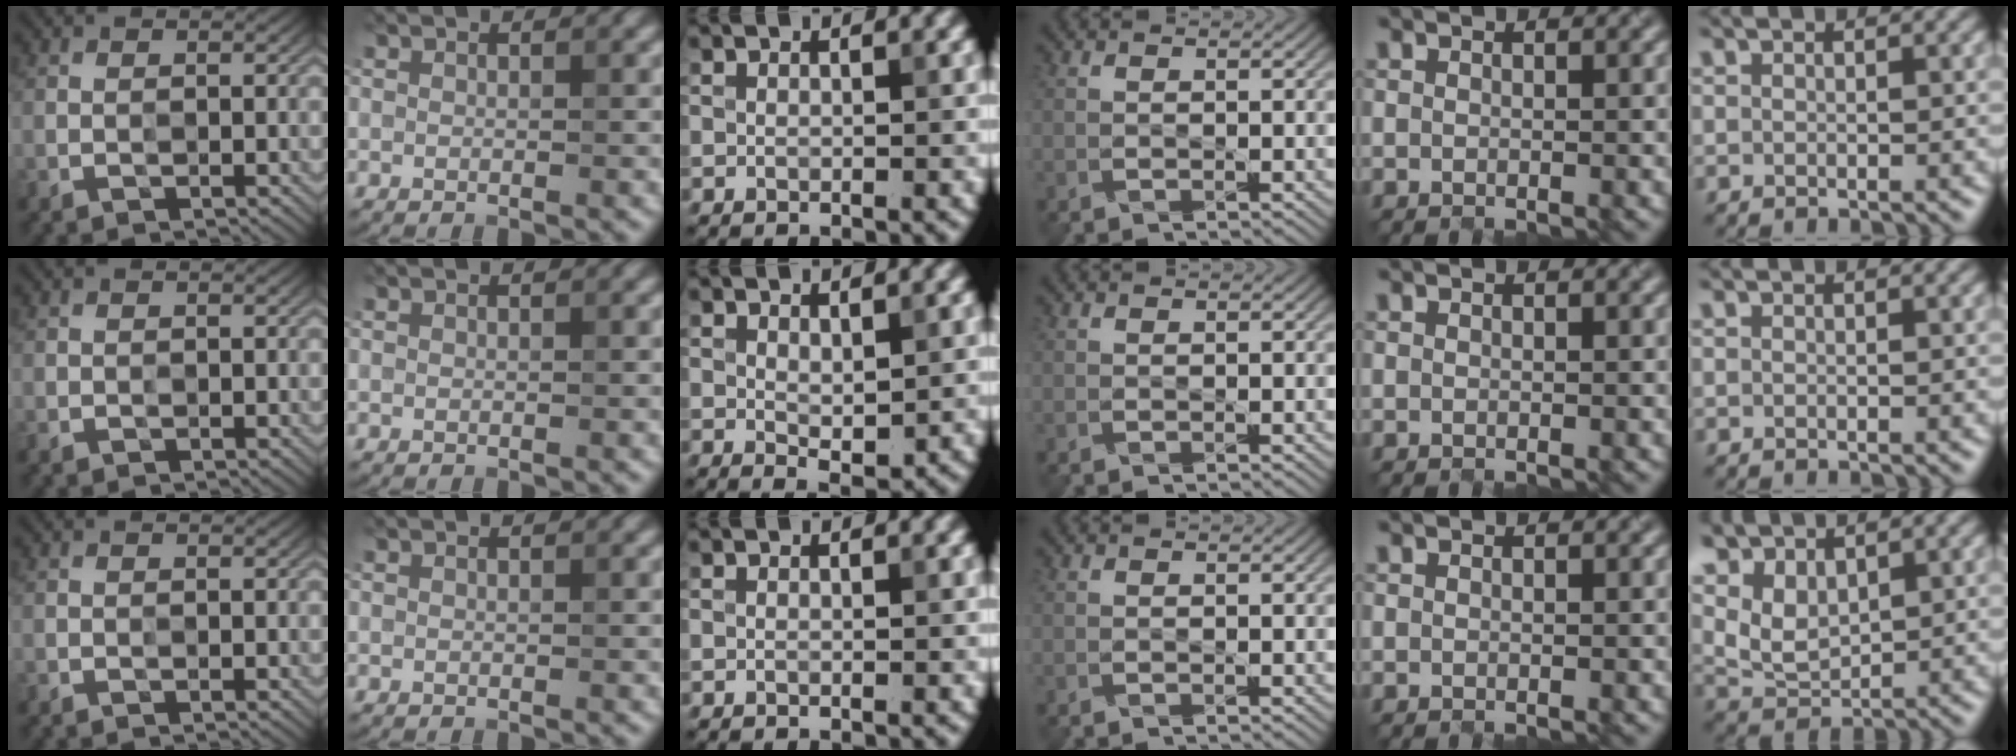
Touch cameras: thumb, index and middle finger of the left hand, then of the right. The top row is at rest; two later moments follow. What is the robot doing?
{"motion": "close", "object": "egg carton"}